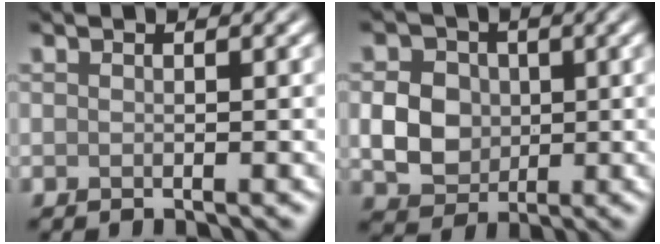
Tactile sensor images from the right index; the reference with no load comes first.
{"total": 4.5, "force": [0.0, 3.8, 2.5], "torque": [-0.048, 0.001, -0.002]}